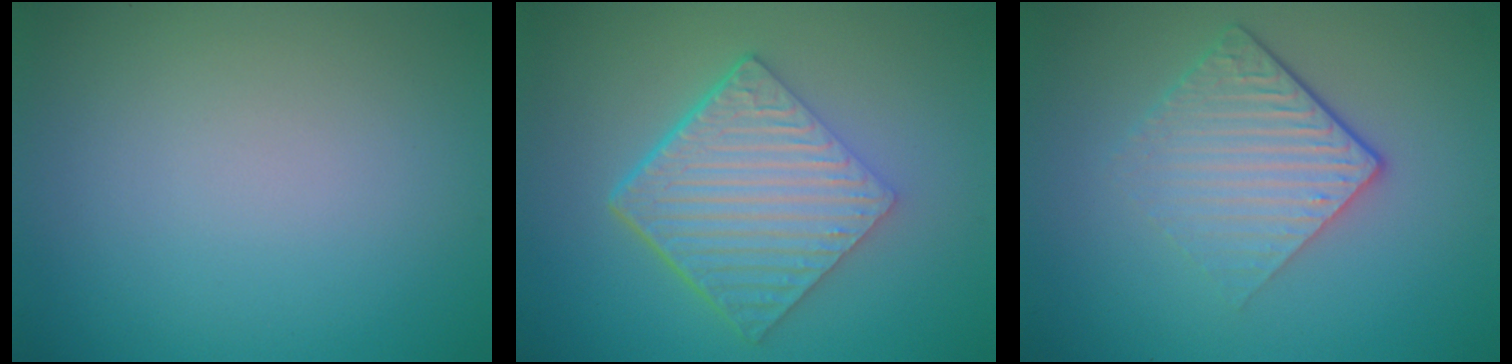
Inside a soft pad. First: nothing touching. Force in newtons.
{"total": 7.0, "press": 4.7, "slide": 5.2}
{"total": 4.4, "press": 2.9, "slide": 3.3}